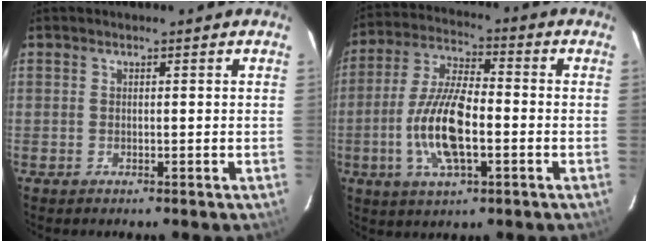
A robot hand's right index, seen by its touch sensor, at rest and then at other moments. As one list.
[{"total": 13.6, "force": [-3.4, 4.7, 12.3], "torque": [-0.255, -0.002, -0.066]}]